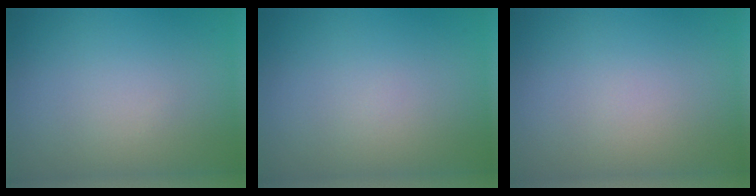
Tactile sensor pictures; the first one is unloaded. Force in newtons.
{"total": 0.0}
{"total": 0.0}